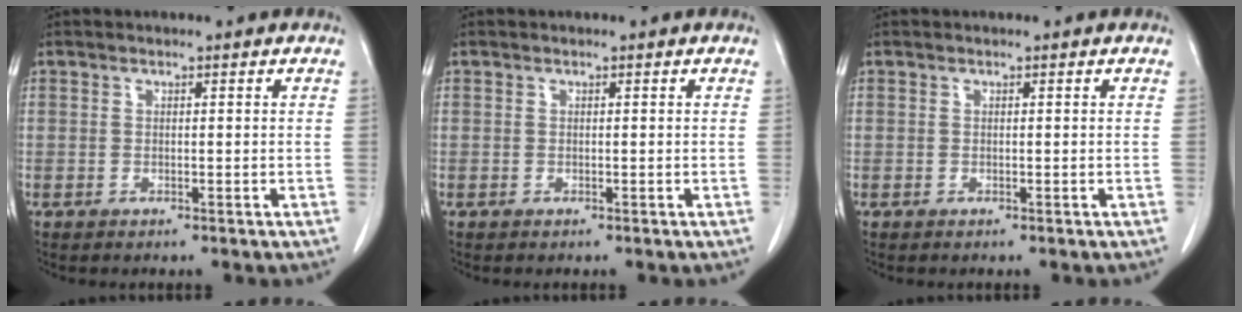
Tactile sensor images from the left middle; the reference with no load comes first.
{"total": 0.0}
{"total": 0.0}